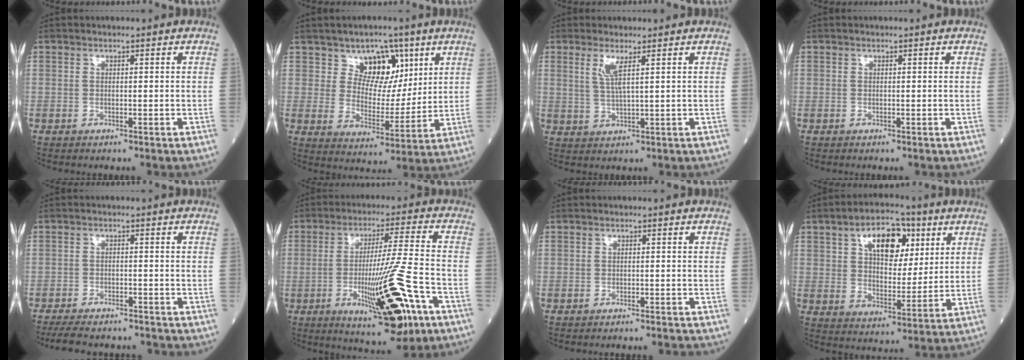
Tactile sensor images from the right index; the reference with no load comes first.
{"total": 8.4, "force": [4.6, 5.4, 4.3], "torque": [-0.062, 0.003, 0.081]}
{"total": 3.5, "force": [1.6, 0.1, 3.1], "torque": [-0.069, -0.005, 0.035]}
{"total": 0.0}
{"total": 11.2, "force": [-10.3, 2.3, 3.6], "torque": [-0.062, -0.005, -0.144]}
{"total": 15.7, "force": [-5.9, 0.7, 14.5], "torque": [-0.238, -0.023, -0.089]}
{"total": 4.3, "force": [-4.3, 0.0, 0.4], "torque": [0.001, -0.011, -0.051]}
{"total": 11.1, "force": [4.8, 6.0, 8.0], "torque": [-0.129, 0.020, 0.081]}